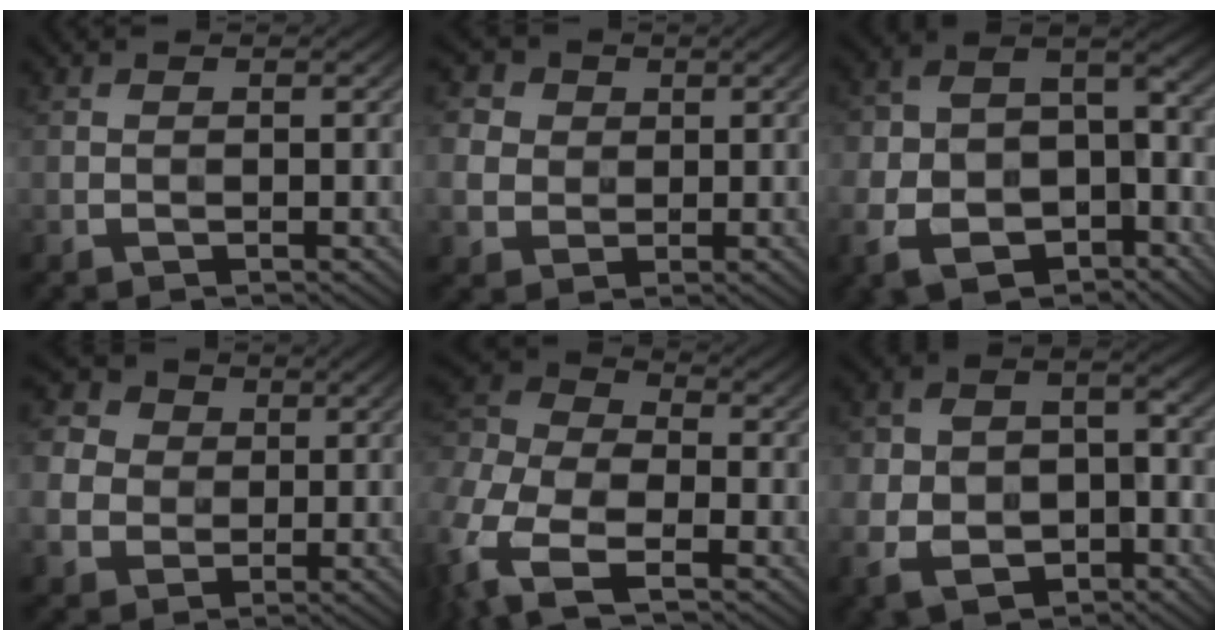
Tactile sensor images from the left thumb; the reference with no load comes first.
{"total": 5.4, "force": [1.2, 5.0, 1.7], "torque": [-0.079, 0.010, 0.008]}
{"total": 13.4, "force": [-6.6, 8.6, 7.8], "torque": [-0.168, -0.049, -0.109]}
{"total": 8.0, "force": [1.0, 7.2, 3.2], "torque": [-0.130, 0.008, 0.010]}
{"total": 12.2, "force": [-4.9, 7.4, 8.4], "torque": [-0.229, -0.012, -0.103]}
{"total": 10.5, "force": [-4.3, 7.5, 6.0], "torque": [-0.121, -0.037, -0.072]}